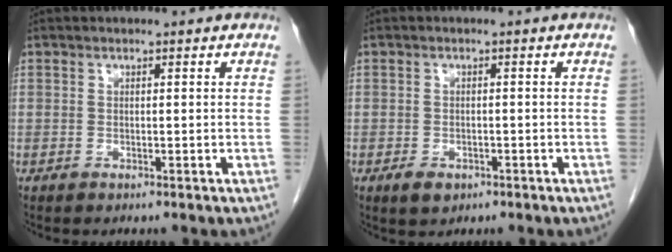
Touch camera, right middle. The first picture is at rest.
{"total": 2.3, "force": [-1.3, 1.4, 1.3], "torque": [-0.024, 0.000, -0.012]}